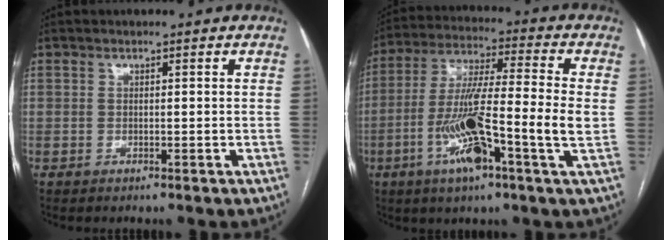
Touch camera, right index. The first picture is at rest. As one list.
[{"total": 15.3, "force": [-3.6, 0.4, 14.8], "torque": [-0.282, -0.004, -0.074]}]